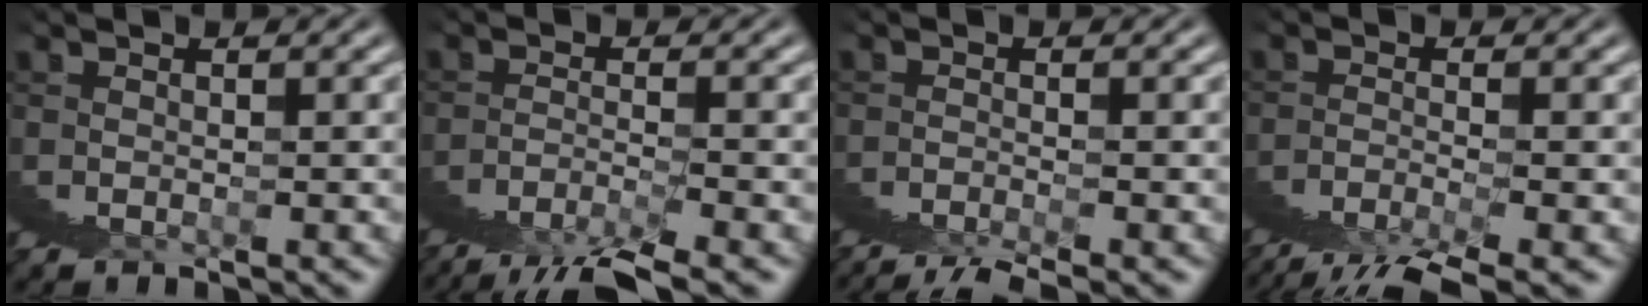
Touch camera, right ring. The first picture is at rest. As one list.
[{"total": 2.5, "force": [0.2, 0.8, 2.3], "torque": [-0.038, 0.021, -0.009]}, {"total": 1.2, "force": [0.4, -1.1, 0.2], "torque": [0.013, 0.024, -0.003]}, {"total": 1.5, "force": [0.5, 0.0, 1.4], "torque": [-0.021, 0.022, -0.003]}]